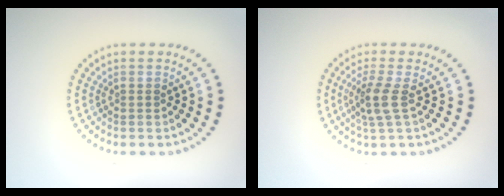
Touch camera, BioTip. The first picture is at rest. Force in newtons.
{"total": 2.6, "press": 2.0, "slide": 1.7}